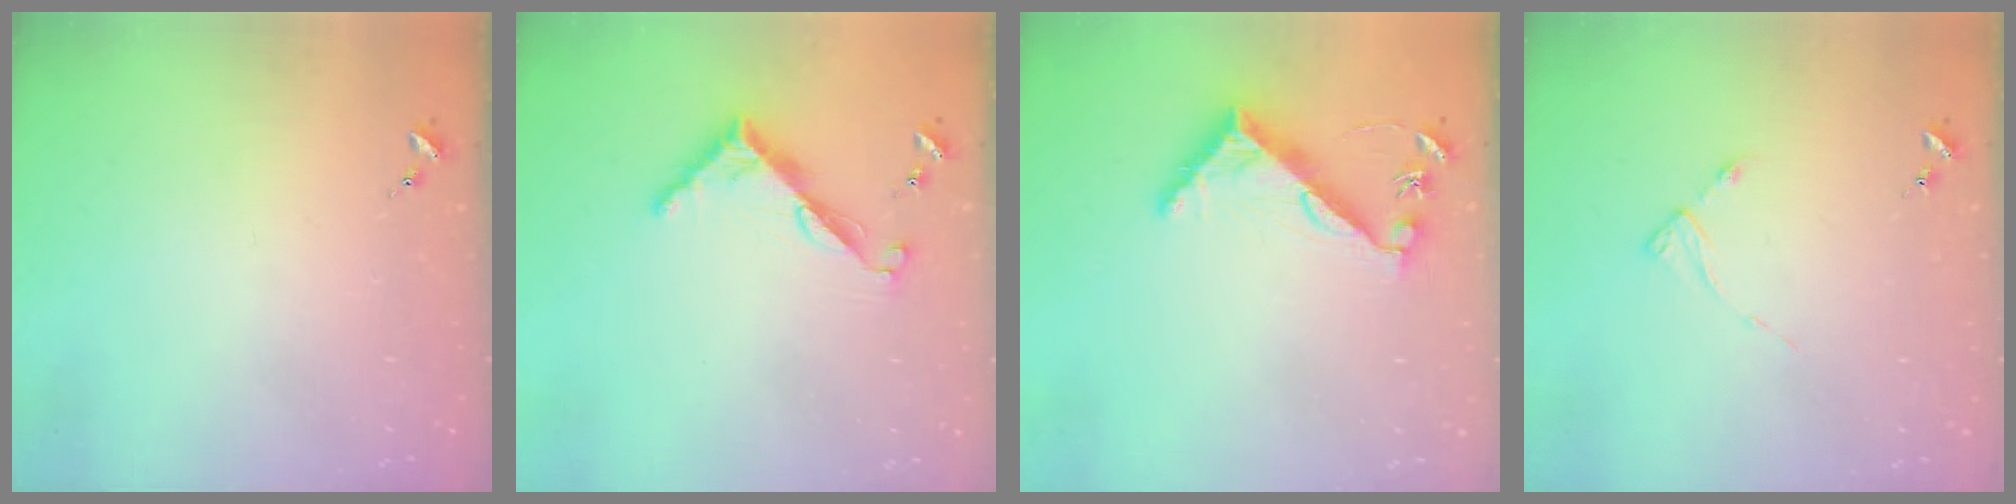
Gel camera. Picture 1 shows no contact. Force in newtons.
{"total": 7.7, "press": 7.7, "slide": 0.3}
{"total": 8.0, "press": 8.0, "slide": 0.5}
{"total": 2.7, "press": 2.7, "slide": 0.4}